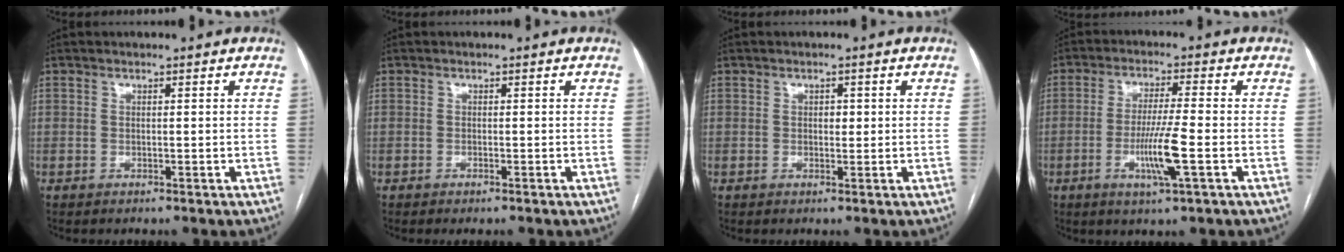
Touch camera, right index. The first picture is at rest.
{"total": 0.6, "force": [-0.5, -0.1, 0.3], "torque": [-0.007, -0.003, -0.007]}
{"total": 1.1, "force": [0.1, 0.7, 0.9], "torque": [-0.010, 0.001, 0.002]}
{"total": 7.7, "force": [-2.3, -0.3, 7.3], "torque": [-0.139, -0.011, -0.042]}